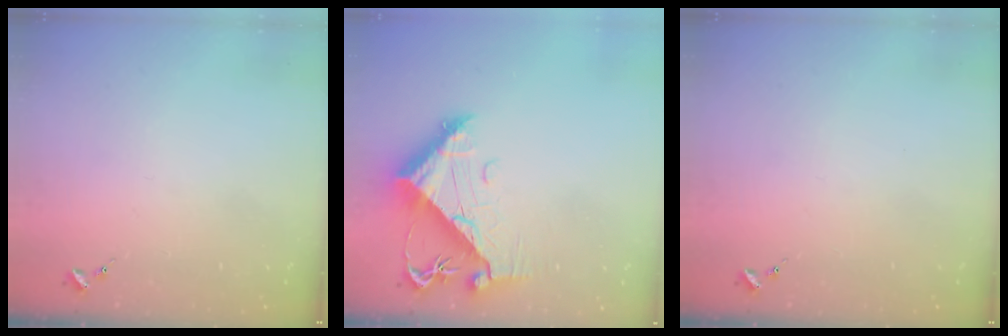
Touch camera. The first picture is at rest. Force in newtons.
{"total": 9.1, "press": 9.1, "slide": 1.1}
{"total": 0.0}